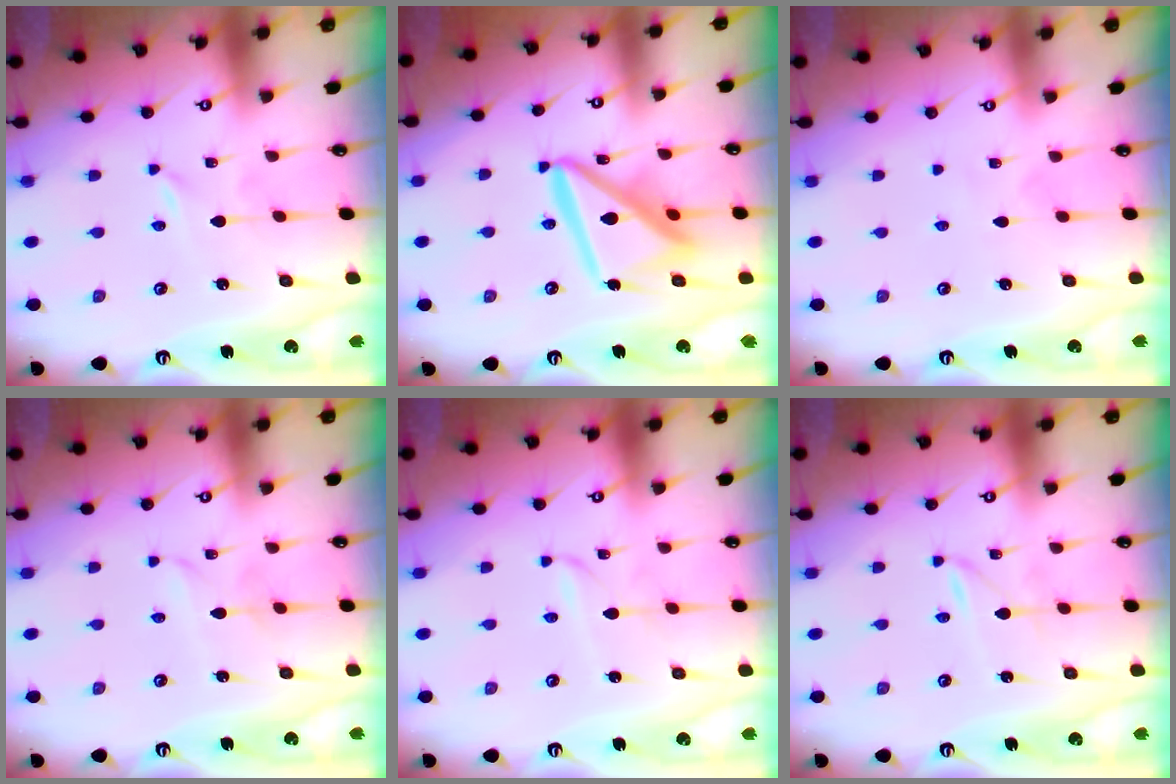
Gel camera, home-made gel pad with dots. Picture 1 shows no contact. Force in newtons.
{"total": 15.6, "press": 15.5, "slide": 1.5}
{"total": 2.2, "press": 2.2, "slide": 0.2}
{"total": 2.9, "press": 2.9, "slide": 0.3}
{"total": 1.5, "press": 1.5, "slide": 0.2}
{"total": 1.2, "press": 1.1, "slide": 0.2}